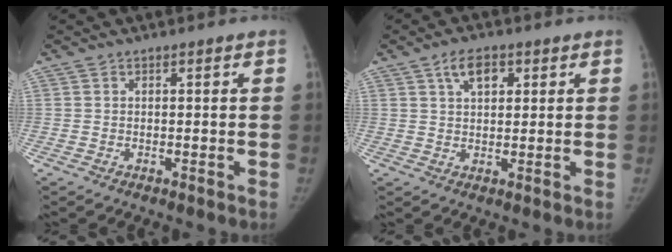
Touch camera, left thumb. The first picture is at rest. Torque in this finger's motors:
{"motor_torque": [0.17, 0.01, 0.82, -0.47, 0.19]}